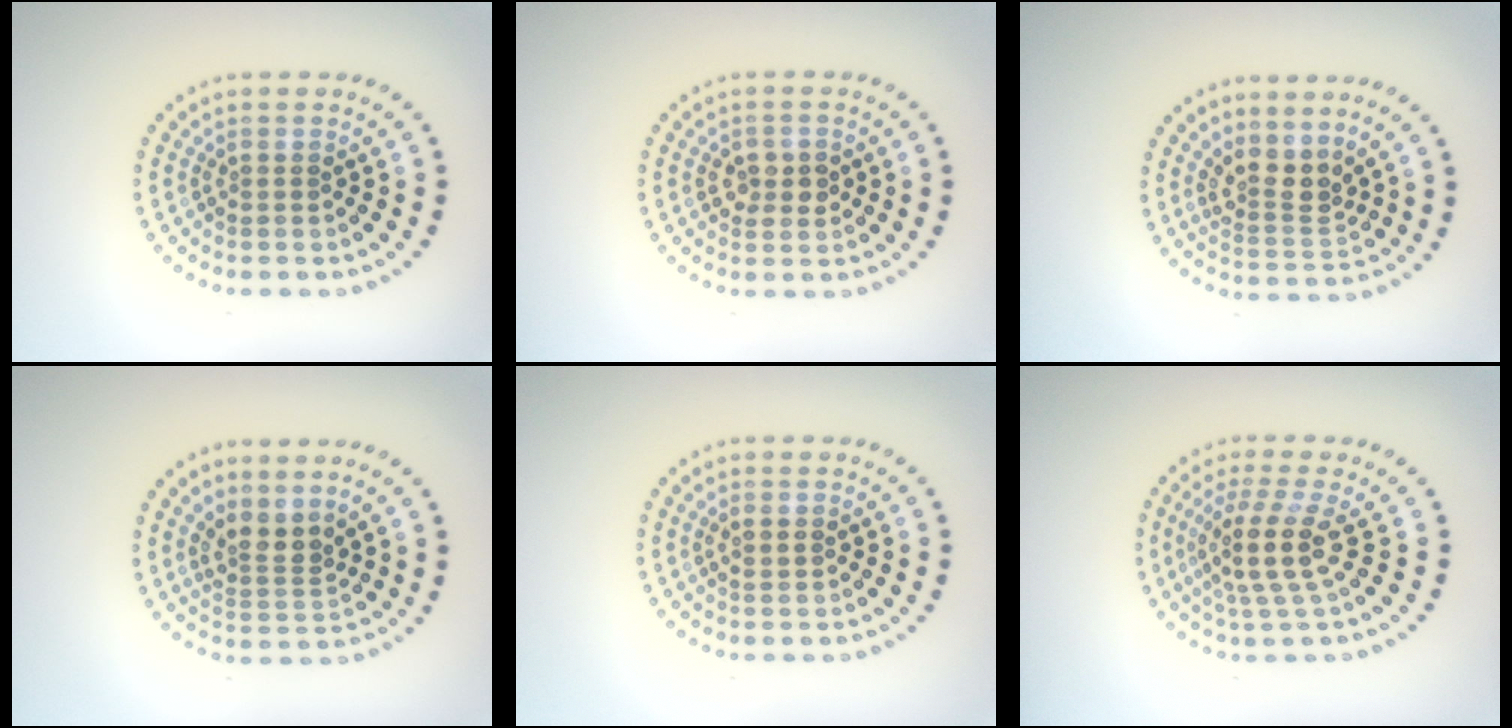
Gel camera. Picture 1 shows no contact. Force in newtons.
{"total": 2.2, "press": 2.2, "slide": 0.4}
{"total": 3.0, "press": 2.3, "slide": 1.8}
{"total": 2.7, "press": 1.9, "slide": 1.9}
{"total": 0.7, "press": 0.6, "slide": 0.2}
{"total": 4.1, "press": 3.0, "slide": 2.7}